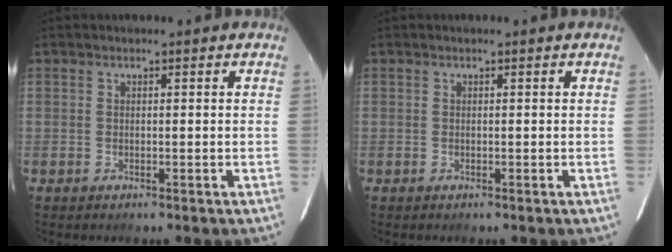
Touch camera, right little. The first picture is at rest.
{"total": 0.0}